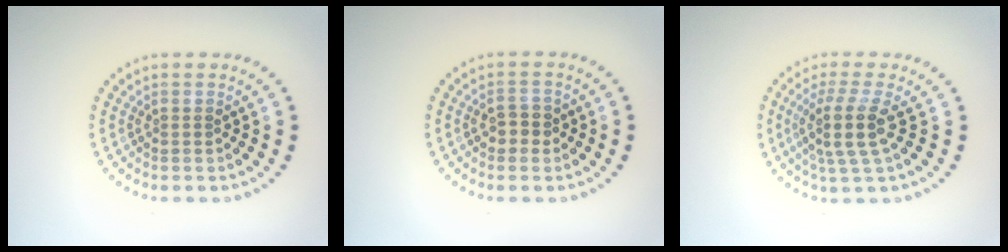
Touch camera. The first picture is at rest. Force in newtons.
{"total": 1.9, "press": 1.8, "slide": 0.4}
{"total": 3.7, "press": 2.9, "slide": 2.3}